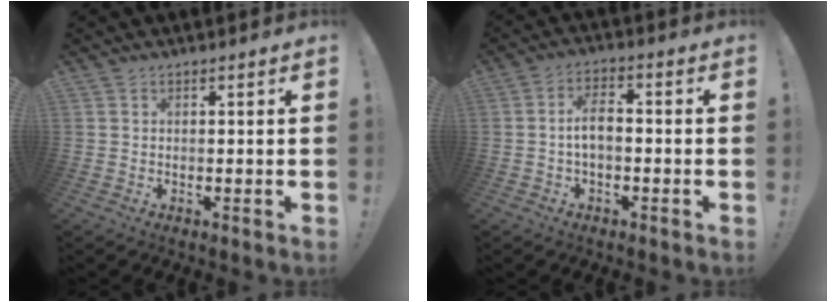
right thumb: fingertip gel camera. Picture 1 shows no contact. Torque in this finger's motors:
{"motor_torque": [-0.24, 0.13, -0.07, -0.19, 0.18]}